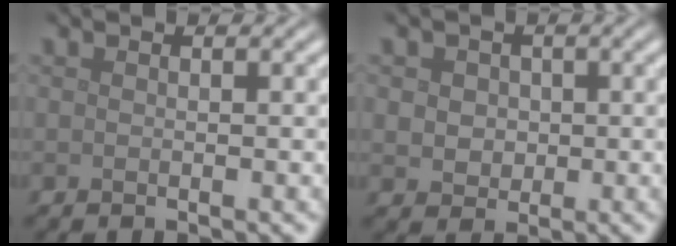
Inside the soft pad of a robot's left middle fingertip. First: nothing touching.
{"total": 3.2, "force": [0.7, 2.7, 1.5], "torque": [-0.025, 0.007, 0.008]}